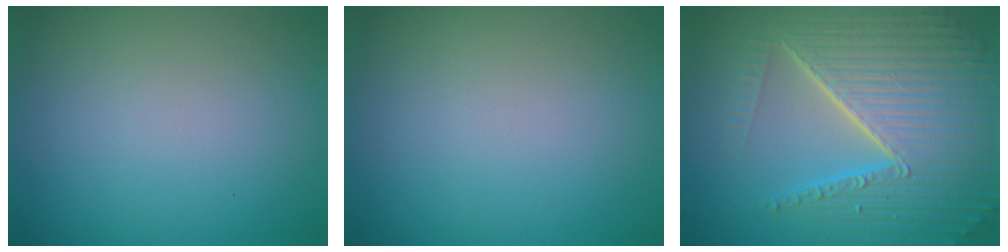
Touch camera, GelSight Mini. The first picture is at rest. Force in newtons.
{"total": 0.0}
{"total": 10.1, "press": 6.4, "slide": 7.8}